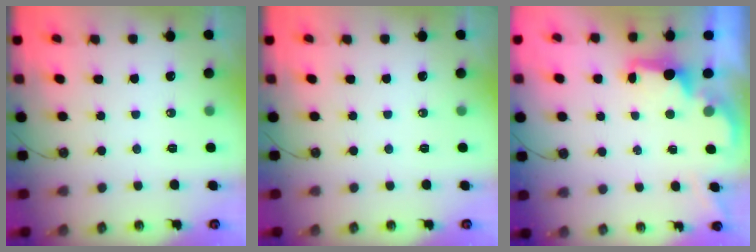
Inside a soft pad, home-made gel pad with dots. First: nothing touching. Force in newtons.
{"total": 0.0}
{"total": 1.9, "press": 1.7, "slide": 0.8}